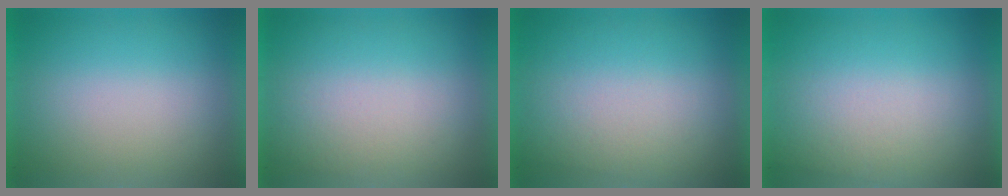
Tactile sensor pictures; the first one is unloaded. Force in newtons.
{"total": 1.4}
{"total": 2.6}
{"total": 2.4}